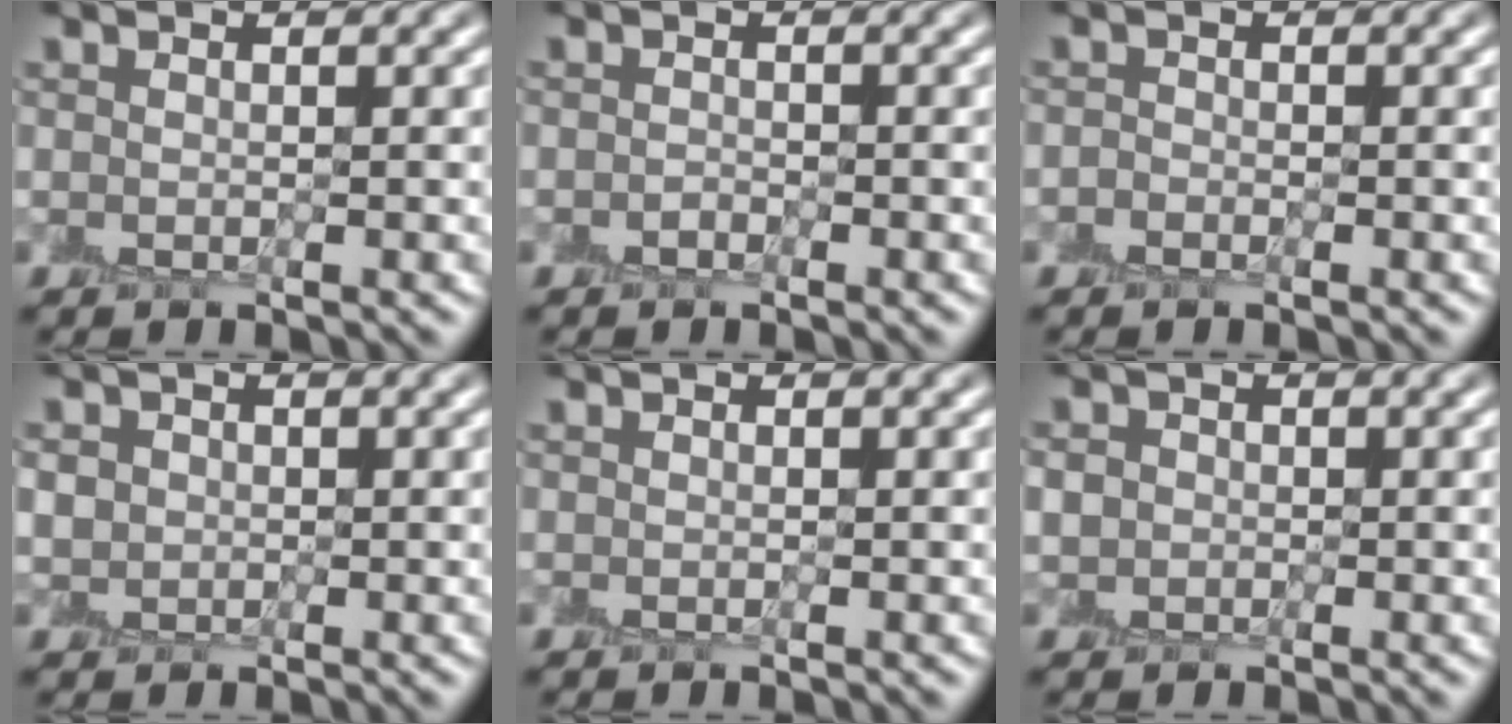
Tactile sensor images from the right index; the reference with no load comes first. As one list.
[{"total": 0.8, "force": [-0.7, 0.4, 0.0], "torque": [0.002, 0.002, -0.009]}, {"total": 0.8, "force": [-0.7, 0.3, -0.1], "torque": [0.006, 0.000, -0.011]}, {"total": 1.6, "force": [-0.1, 1.6, 0.4], "torque": [-0.006, 0.002, 0.000]}, {"total": 0.0}, {"total": 1.5, "force": [-0.4, 1.4, 0.2], "torque": [-0.001, 0.001, -0.008]}]